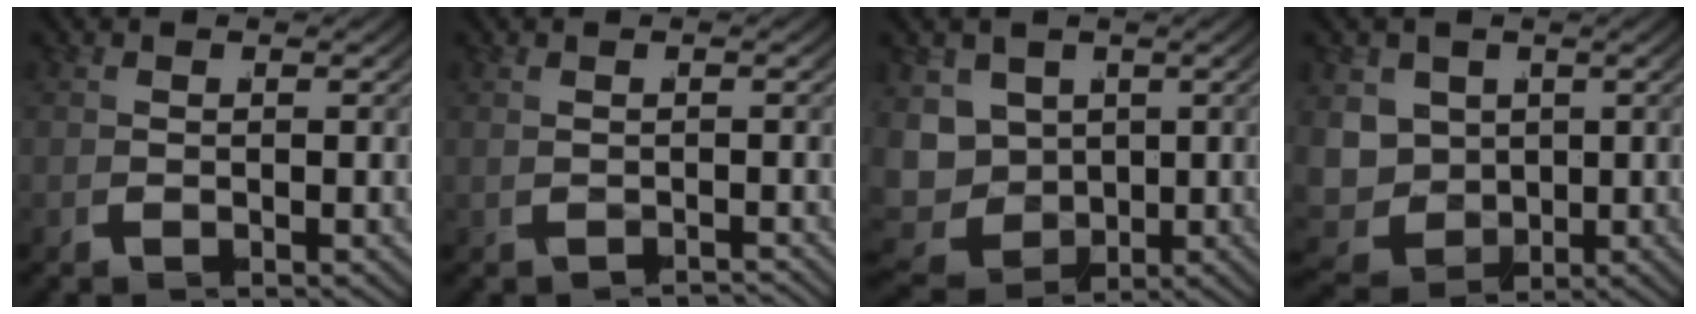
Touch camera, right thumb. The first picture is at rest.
{"total": 1.4, "force": [-1.4, -0.3, 0.1], "torque": [-0.003, 0.000, -0.019]}
{"total": 9.9, "force": [-2.2, 8.3, 5.0], "torque": [-0.138, -0.065, -0.024]}
{"total": 8.9, "force": [-1.9, 7.5, 4.5], "torque": [-0.134, -0.067, -0.015]}